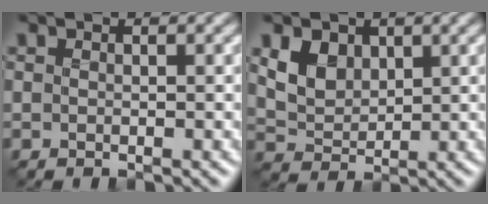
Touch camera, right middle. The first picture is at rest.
{"total": 3.3, "force": [1.2, 2.4, 1.9], "torque": [-0.046, -0.007, 0.026]}